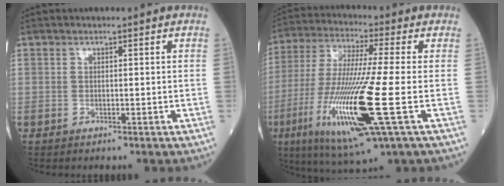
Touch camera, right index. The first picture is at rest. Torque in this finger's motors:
{"motor_torque": [2.10, -0.04, 1.05, 0.21]}